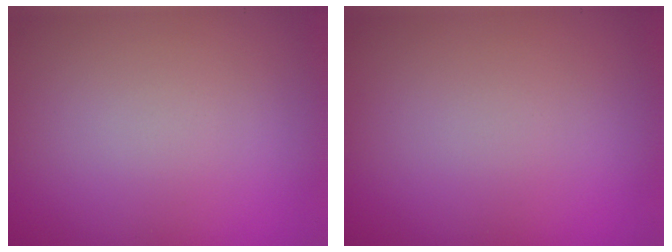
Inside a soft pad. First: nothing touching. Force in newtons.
{"total": 0.0}